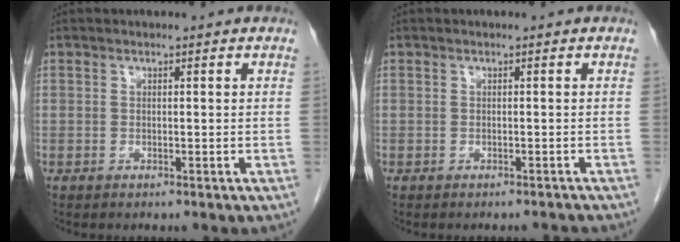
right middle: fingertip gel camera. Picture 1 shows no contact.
{"total": 1.3, "force": [-1.3, 0.1, 0.1], "torque": [-0.003, -0.003, -0.016]}